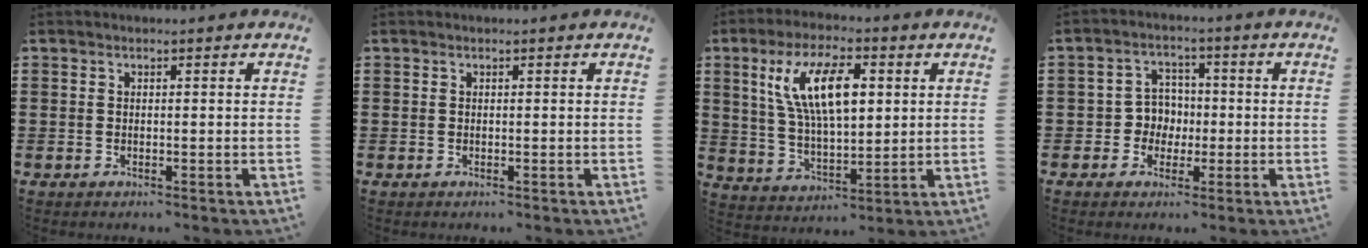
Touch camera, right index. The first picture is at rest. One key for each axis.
{"total": 0.0}
{"total": 11.6, "fx": 3.7, "fy": 4.6, "fz": 10.0, "tx": -0.214, "ty": 0.013, "tz": 0.059}
{"total": 4.4, "fx": -0.7, "fy": 4.2, "fz": 1.3, "tx": -0.042, "ty": 0.012, "tz": -0.017}